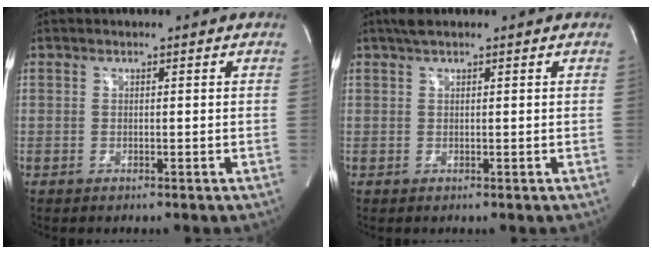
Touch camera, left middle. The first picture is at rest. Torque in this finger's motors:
{"motor_torque": [0.14, 0.04, -0.03, 0.02]}